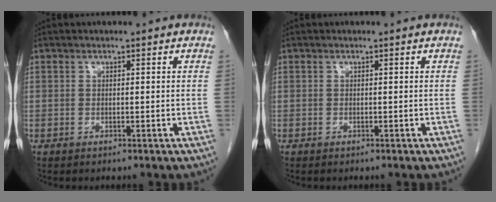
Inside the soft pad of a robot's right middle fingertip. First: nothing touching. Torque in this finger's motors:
{"motor_torque": [0.03, -0.02, -0.01, 0.00]}